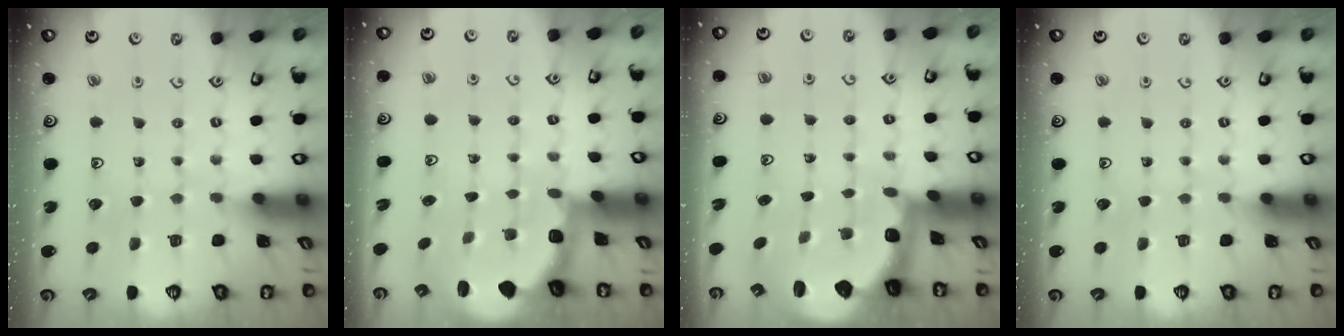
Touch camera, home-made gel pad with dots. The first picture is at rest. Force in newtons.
{"total": 3.0, "press": 2.2, "slide": 2.0}
{"total": 2.9, "press": 1.8, "slide": 2.2}
{"total": 0.0}